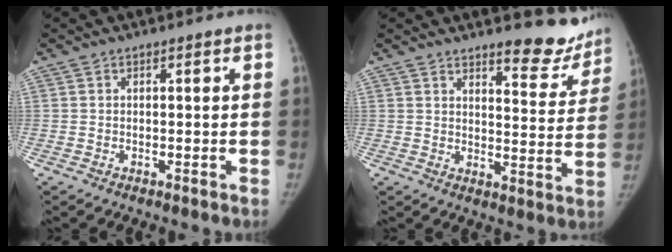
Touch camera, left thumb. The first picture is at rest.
{"total": 10.9, "force": [9.6, 3.2, 4.1], "torque": [-0.014, -0.080, 0.113]}